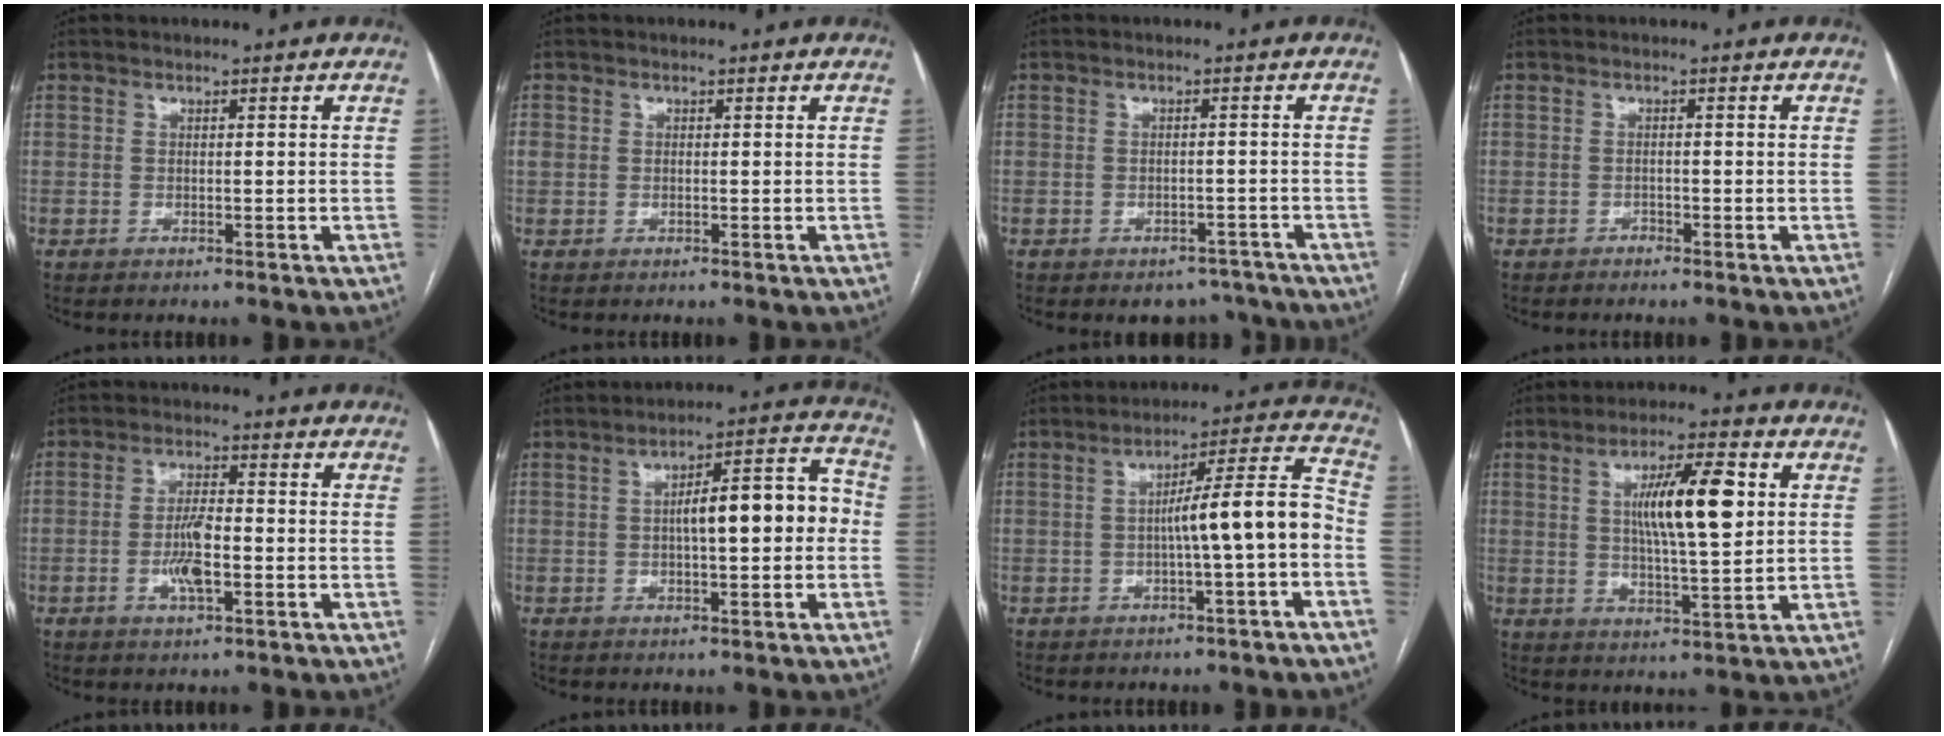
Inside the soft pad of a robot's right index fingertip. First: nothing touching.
{"total": 1.3, "force": [0.2, 1.2, 0.6], "torque": [-0.017, 0.016, 0.009]}
{"total": 4.8, "force": [-4.1, 2.4, 0.5], "torque": [0.014, 0.014, -0.050]}
{"total": 0.7, "force": [-0.7, 0.2, 0.1], "torque": [-0.003, 0.001, -0.013]}
{"total": 5.6, "force": [-1.5, 1.5, 5.1], "torque": [-0.102, 0.002, -0.025]}
{"total": 10.3, "force": [-0.2, 2.7, 9.9], "torque": [-0.143, 0.041, -0.003]}
{"total": 10.0, "force": [-2.1, 0.0, 9.8], "torque": [-0.141, 0.031, -0.033]}
{"total": 11.0, "force": [2.5, 1.9, 10.5], "torque": [-0.181, 0.006, 0.042]}